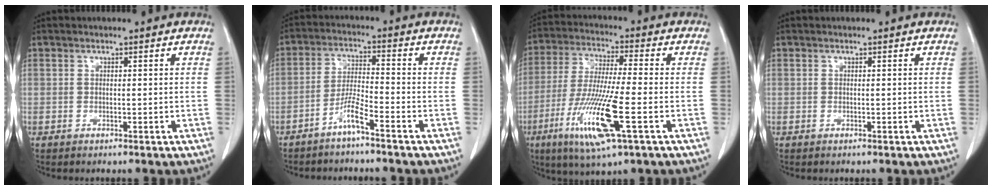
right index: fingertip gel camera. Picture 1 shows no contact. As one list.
[{"total": 4.8, "force": [-3.5, -0.3, 3.2], "torque": [-0.069, 0.000, -0.074]}, {"total": 14.2, "force": [-5.2, 0.8, 13.1], "torque": [-0.269, -0.028, -0.093]}, {"total": 0.0}]